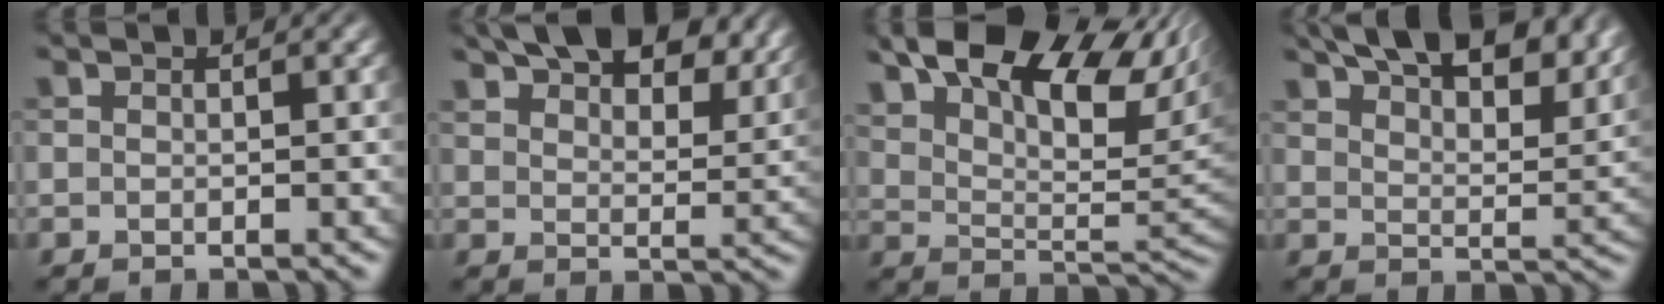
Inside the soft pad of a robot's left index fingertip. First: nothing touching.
{"total": 11.7, "force": [8.7, 4.5, 6.4], "torque": [-0.097, 0.014, 0.128]}
{"total": 13.6, "force": [7.9, 5.4, 9.7], "torque": [-0.151, 0.031, 0.129]}
{"total": 13.4, "force": [9.5, 5.0, 7.9], "torque": [-0.109, 0.023, 0.118]}